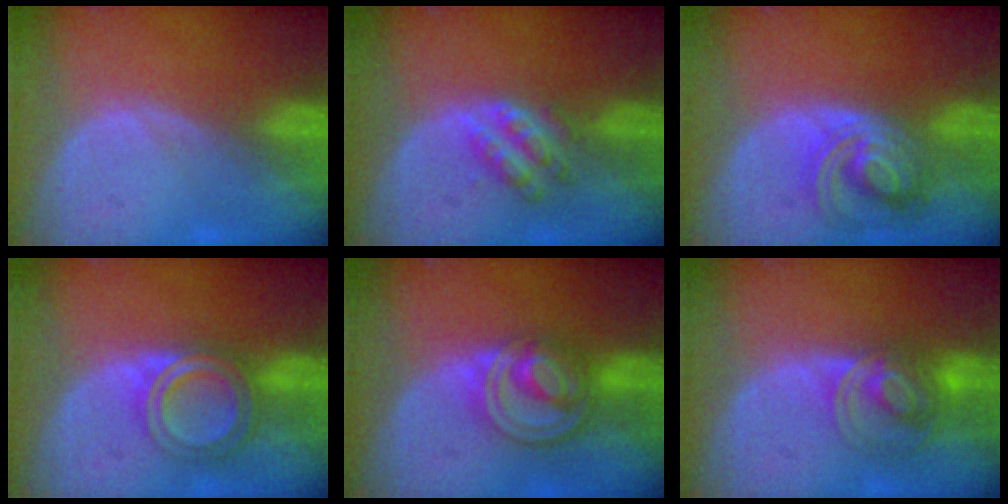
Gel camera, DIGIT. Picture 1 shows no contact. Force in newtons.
{"total": 4.7, "press": 4.6, "slide": 1.2}
{"total": 6.8, "press": 6.7, "slide": 1.2}
{"total": 5.6, "press": 5.6, "slide": 0.1}
{"total": 7.9, "press": 6.9, "slide": 3.8}
{"total": 7.6, "press": 6.2, "slide": 4.3}